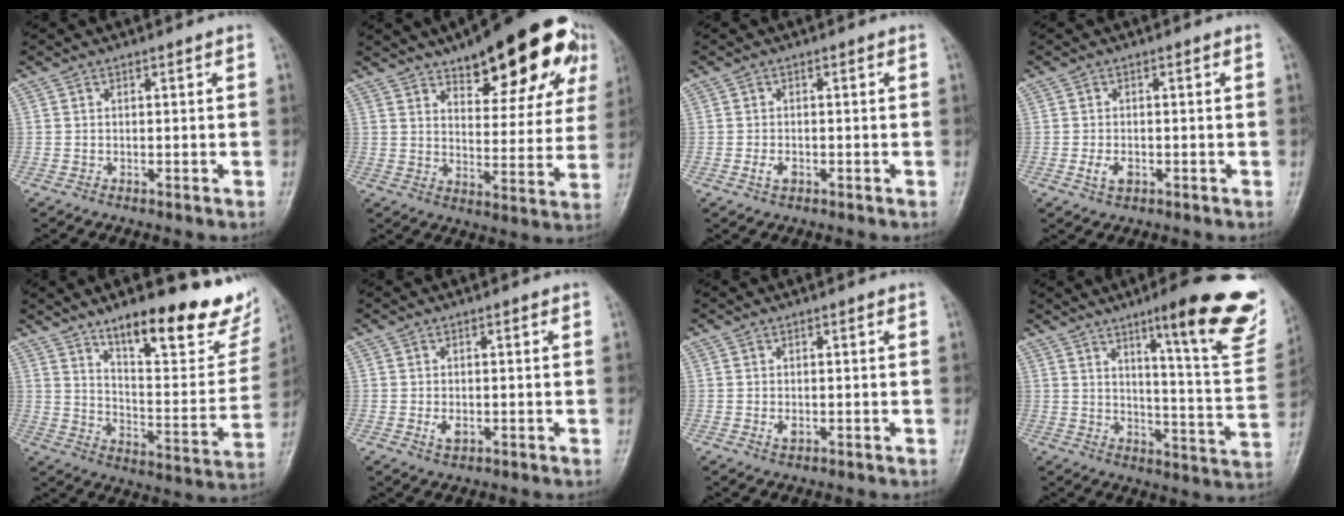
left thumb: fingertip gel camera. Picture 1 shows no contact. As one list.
[{"total": 21.2, "force": [13.0, 8.2, 14.6], "torque": [-0.152, -0.039, 0.180]}, {"total": 1.9, "force": [-0.7, 1.1, 1.3], "torque": [-0.026, 0.001, -0.015]}, {"total": 2.6, "force": [-0.8, 1.6, 1.9], "torque": [-0.037, -0.001, -0.015]}, {"total": 23.9, "force": [16.2, 7.5, 15.9], "torque": [-0.167, -0.089, 0.240]}, {"total": 2.2, "force": [-0.3, 1.3, 1.8], "torque": [-0.032, -0.005, -0.005]}, {"total": 1.7, "force": [0.0, 1.0, 1.4], "torque": [-0.019, -0.003, 0.001]}, {"total": 22.7, "force": [13.5, 4.1, 17.8], "torque": [-0.203, -0.068, 0.182]}]